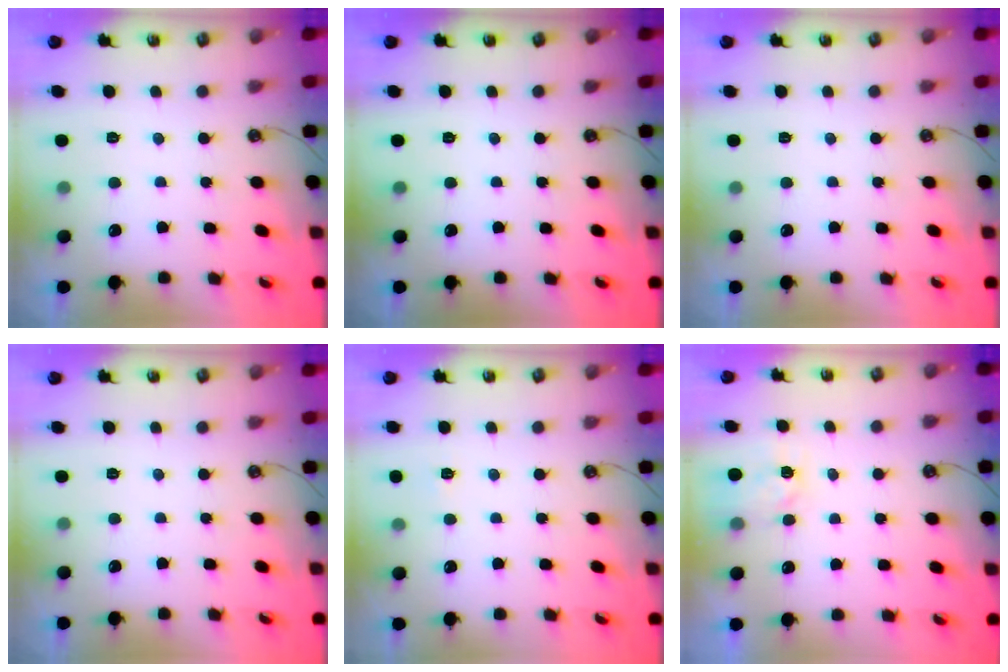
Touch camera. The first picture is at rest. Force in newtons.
{"total": 0.0}
{"total": 0.0}
{"total": 0.0}
{"total": 3.7, "press": 3.7, "slide": 0.4}
{"total": 5.6, "press": 5.6, "slide": 0.3}